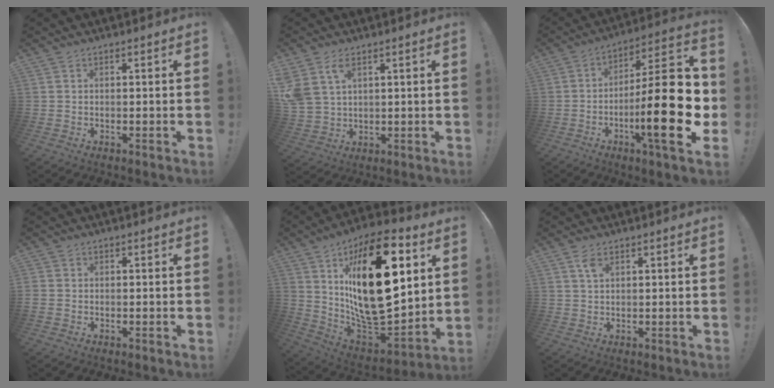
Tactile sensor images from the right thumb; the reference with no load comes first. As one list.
[{"total": 7.2, "force": [3.9, 4.4, 4.0], "torque": [-0.081, -0.012, 0.077]}, {"total": 26.7, "force": [-5.4, 6.2, 25.4], "torque": [-0.408, 0.030, -0.085]}, {"total": 1.2, "force": [-0.4, 1.0, 0.5], "torque": [-0.008, 0.003, -0.007]}, {"total": 30.9, "force": [8.7, 15.2, 25.5], "torque": [-0.442, -0.047, 0.156]}, {"total": 3.1, "force": [1.5, 1.5, 2.3], "torque": [-0.048, 0.003, 0.027]}]